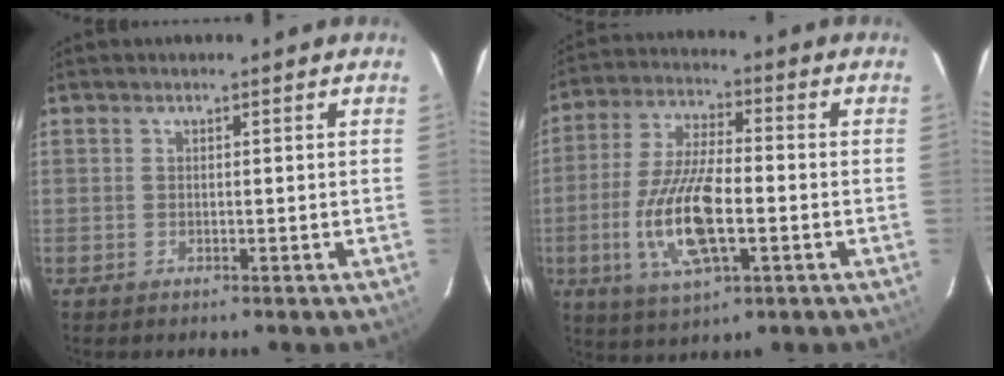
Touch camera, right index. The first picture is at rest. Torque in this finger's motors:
{"motor_torque": [1.62, -0.52, 0.75, 0.13]}